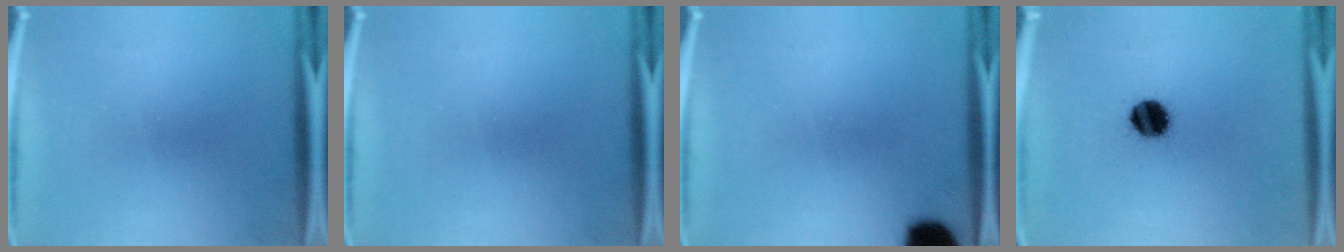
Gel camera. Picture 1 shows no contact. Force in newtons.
{"total": 0.0}
{"total": 9.6}
{"total": 7.7}